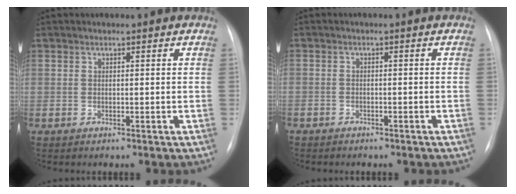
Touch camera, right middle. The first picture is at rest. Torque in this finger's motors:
{"motor_torque": [0.64, -0.69, -0.10, -0.21]}